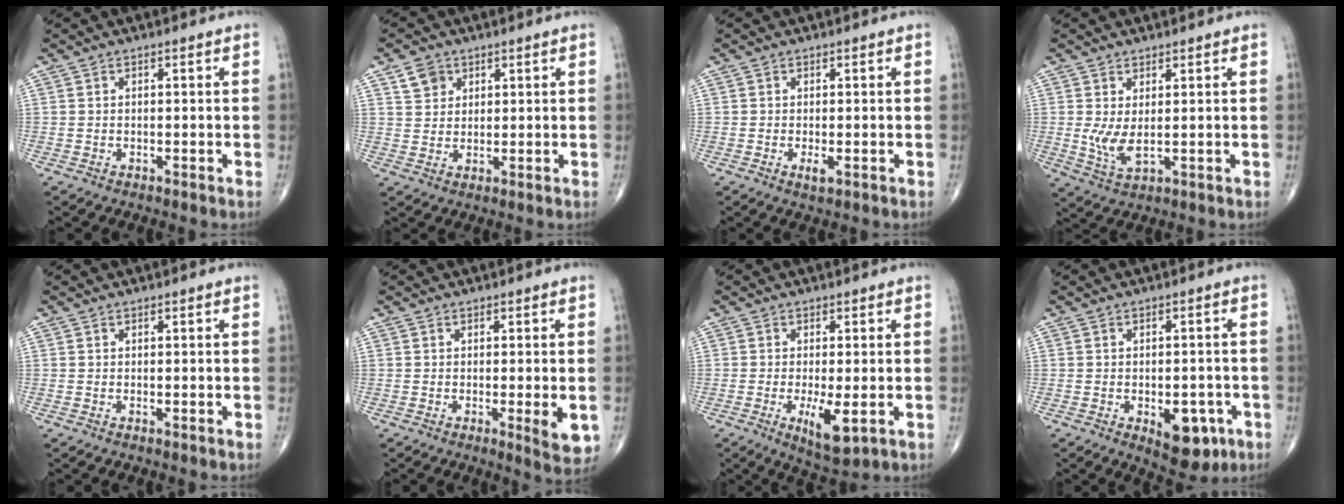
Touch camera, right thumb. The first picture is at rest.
{"total": 4.3, "force": [2.3, 3.4, 1.3], "torque": [-0.007, -0.010, 0.043]}
{"total": 1.7, "force": [-0.5, 0.5, 1.5], "torque": [-0.031, -0.006, -0.008]}
{"total": 4.7, "force": [0.6, 1.9, 4.3], "torque": [-0.091, -0.016, 0.019]}
{"total": 0.0}
{"total": 5.3, "force": [-1.0, 1.1, 5.1], "torque": [-0.069, -0.015, -0.014]}
{"total": 6.7, "force": [-1.7, 2.0, 6.2], "torque": [-0.110, -0.020, -0.021]}
{"total": 8.6, "force": [-3.2, 4.6, 6.5], "torque": [-0.059, 0.006, -0.030]}